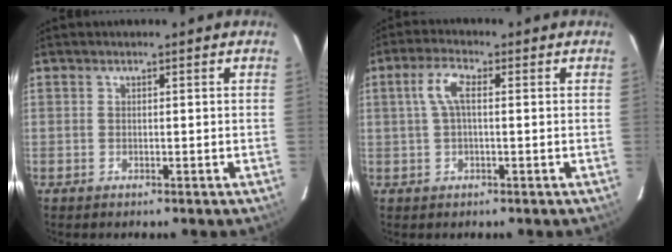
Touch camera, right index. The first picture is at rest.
{"total": 4.5, "force": [0.6, 1.5, 4.2], "torque": [-0.084, 0.010, 0.013]}